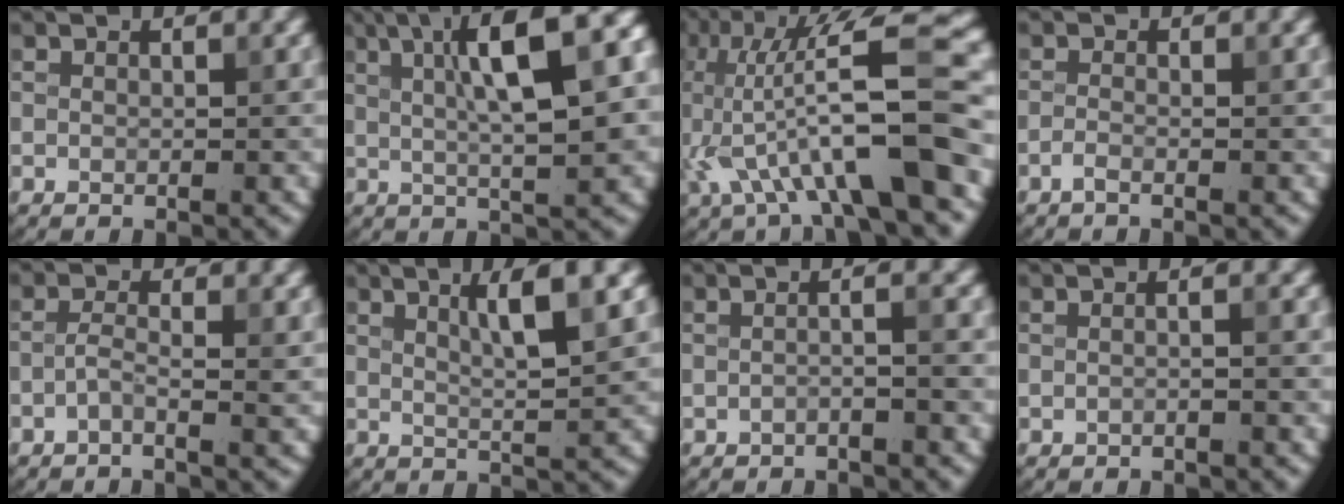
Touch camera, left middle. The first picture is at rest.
{"total": 12.1, "force": [3.2, 3.4, 11.1], "torque": [-0.141, 0.016, 0.044]}
{"total": 12.6, "force": [-3.0, 3.5, 11.8], "torque": [-0.213, 0.023, -0.052]}
{"total": 1.0, "force": [-0.7, 0.2, 0.7], "torque": [-0.017, 0.001, -0.018]}
{"total": 1.8, "force": [-0.7, 0.4, 1.6], "torque": [-0.034, 0.002, -0.018]}
{"total": 4.9, "force": [1.9, 0.8, 4.4], "torque": [-0.065, 0.004, 0.031]}
{"total": 1.9, "force": [-0.7, 0.4, 1.7], "torque": [-0.019, 0.004, -0.024]}
{"total": 1.4, "force": [-0.2, 0.5, 1.2], "torque": [-0.008, -0.013, -0.021]}